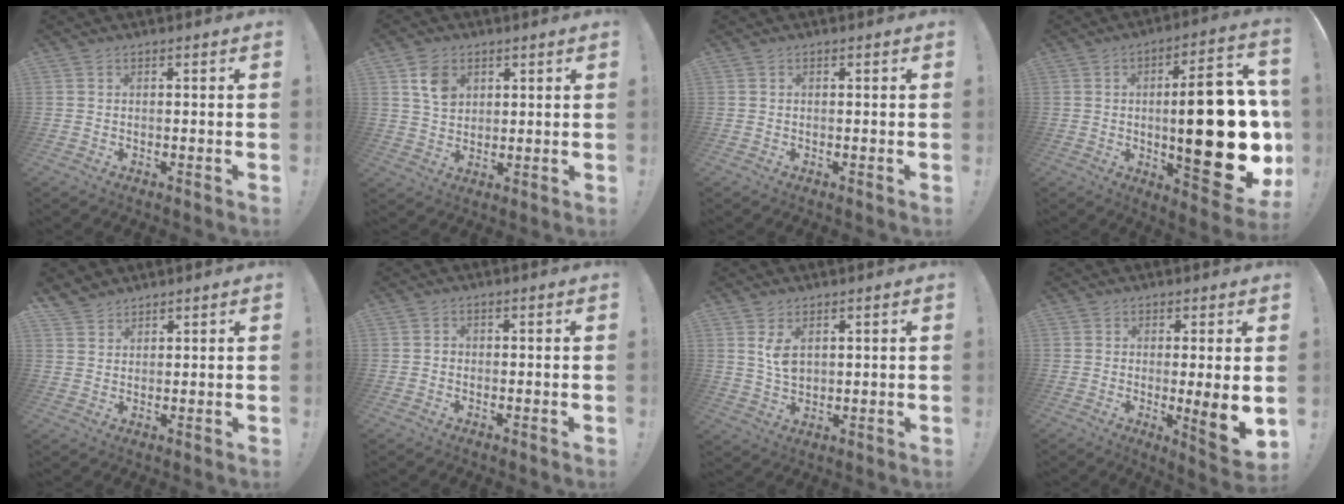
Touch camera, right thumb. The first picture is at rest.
{"total": 7.5, "force": [3.3, 5.7, 3.6], "torque": [-0.048, -0.006, 0.064]}
{"total": 0.0}
{"total": 25.7, "force": [-0.8, 7.8, 24.5], "torque": [-0.352, -0.011, -0.007]}
{"total": 3.8, "force": [3.3, 1.7, 0.5], "torque": [-0.014, -0.020, 0.065]}
{"total": 1.1, "force": [-0.6, 0.8, 0.3], "torque": [-0.007, 0.005, -0.011]}
{"total": 5.5, "force": [2.3, 3.4, 3.6], "torque": [-0.049, -0.015, 0.041]}
{"total": 8.1, "force": [-0.1, 0.4, 8.1], "torque": [-0.094, -0.026, -0.001]}